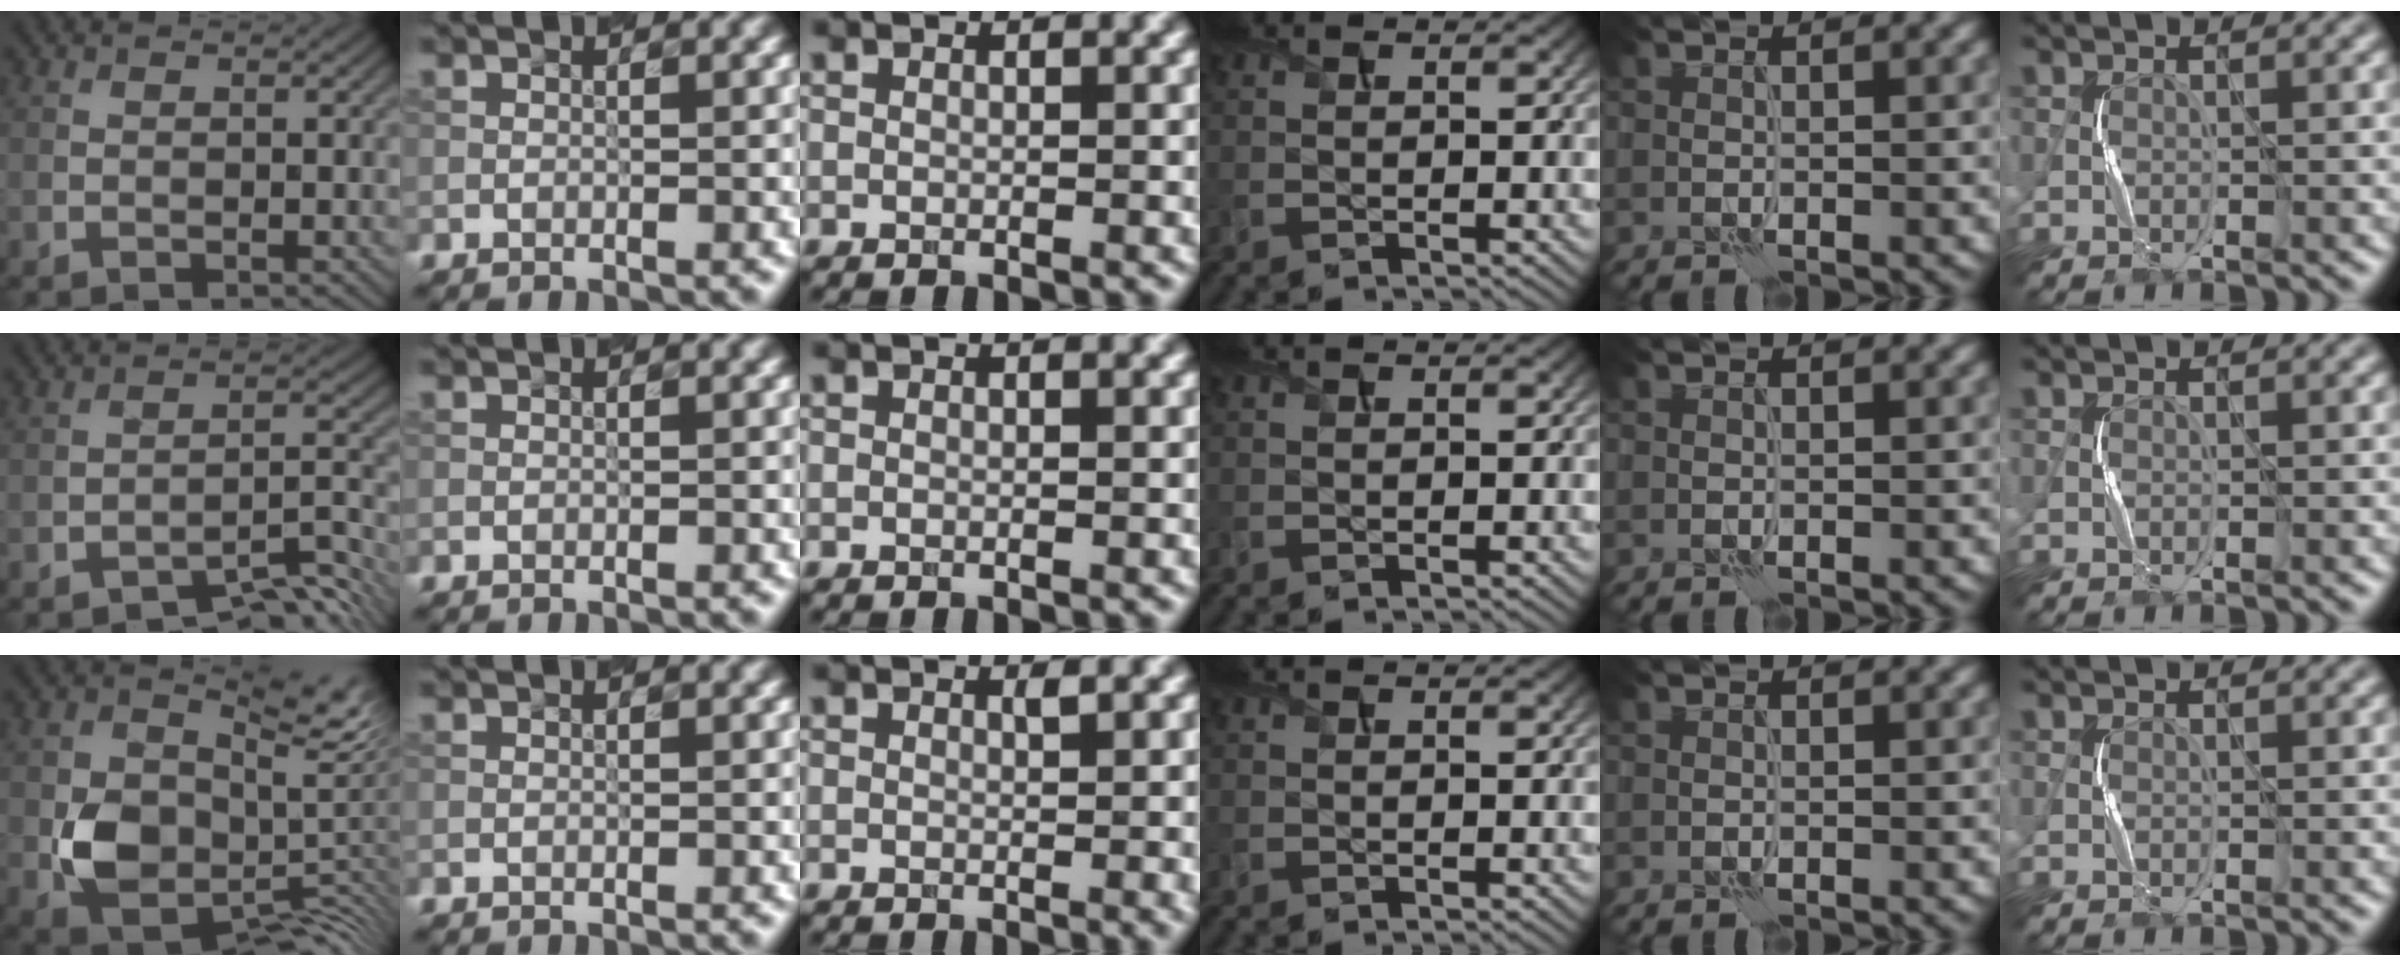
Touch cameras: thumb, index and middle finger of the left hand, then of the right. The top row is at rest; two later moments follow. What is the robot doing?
{"motion": "squeeze", "object": "stress ball aka squeeze ball"}